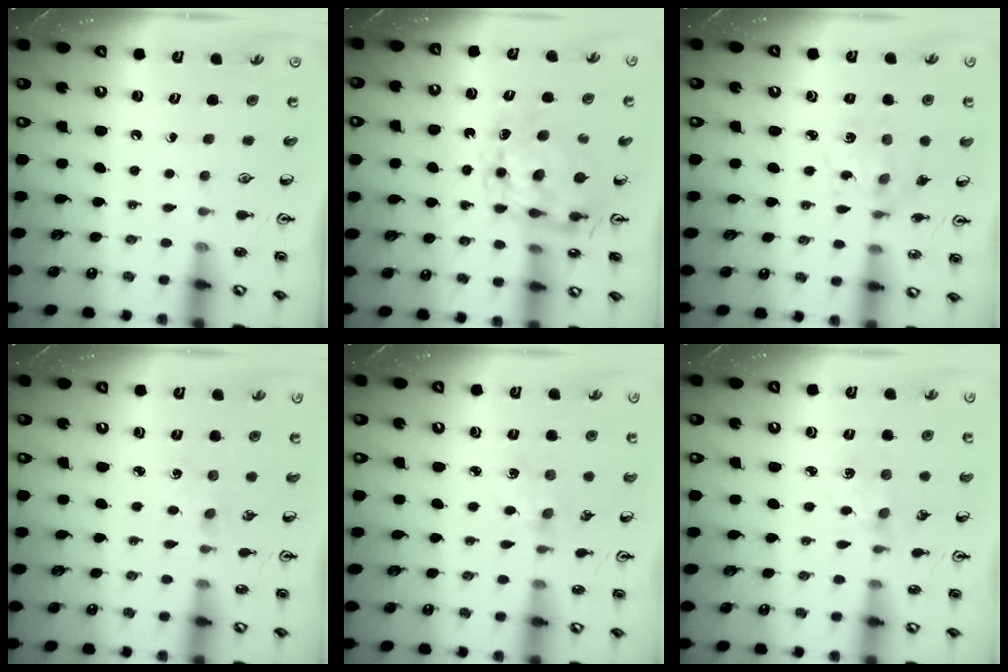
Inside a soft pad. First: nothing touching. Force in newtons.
{"total": 9.0, "press": 8.9, "slide": 0.9}
{"total": 3.2, "press": 3.1, "slide": 0.8}
{"total": 1.2, "press": 1.2, "slide": 0.3}
{"total": 2.7, "press": 2.7, "slide": 0.4}
{"total": 2.8, "press": 2.7, "slide": 0.4}